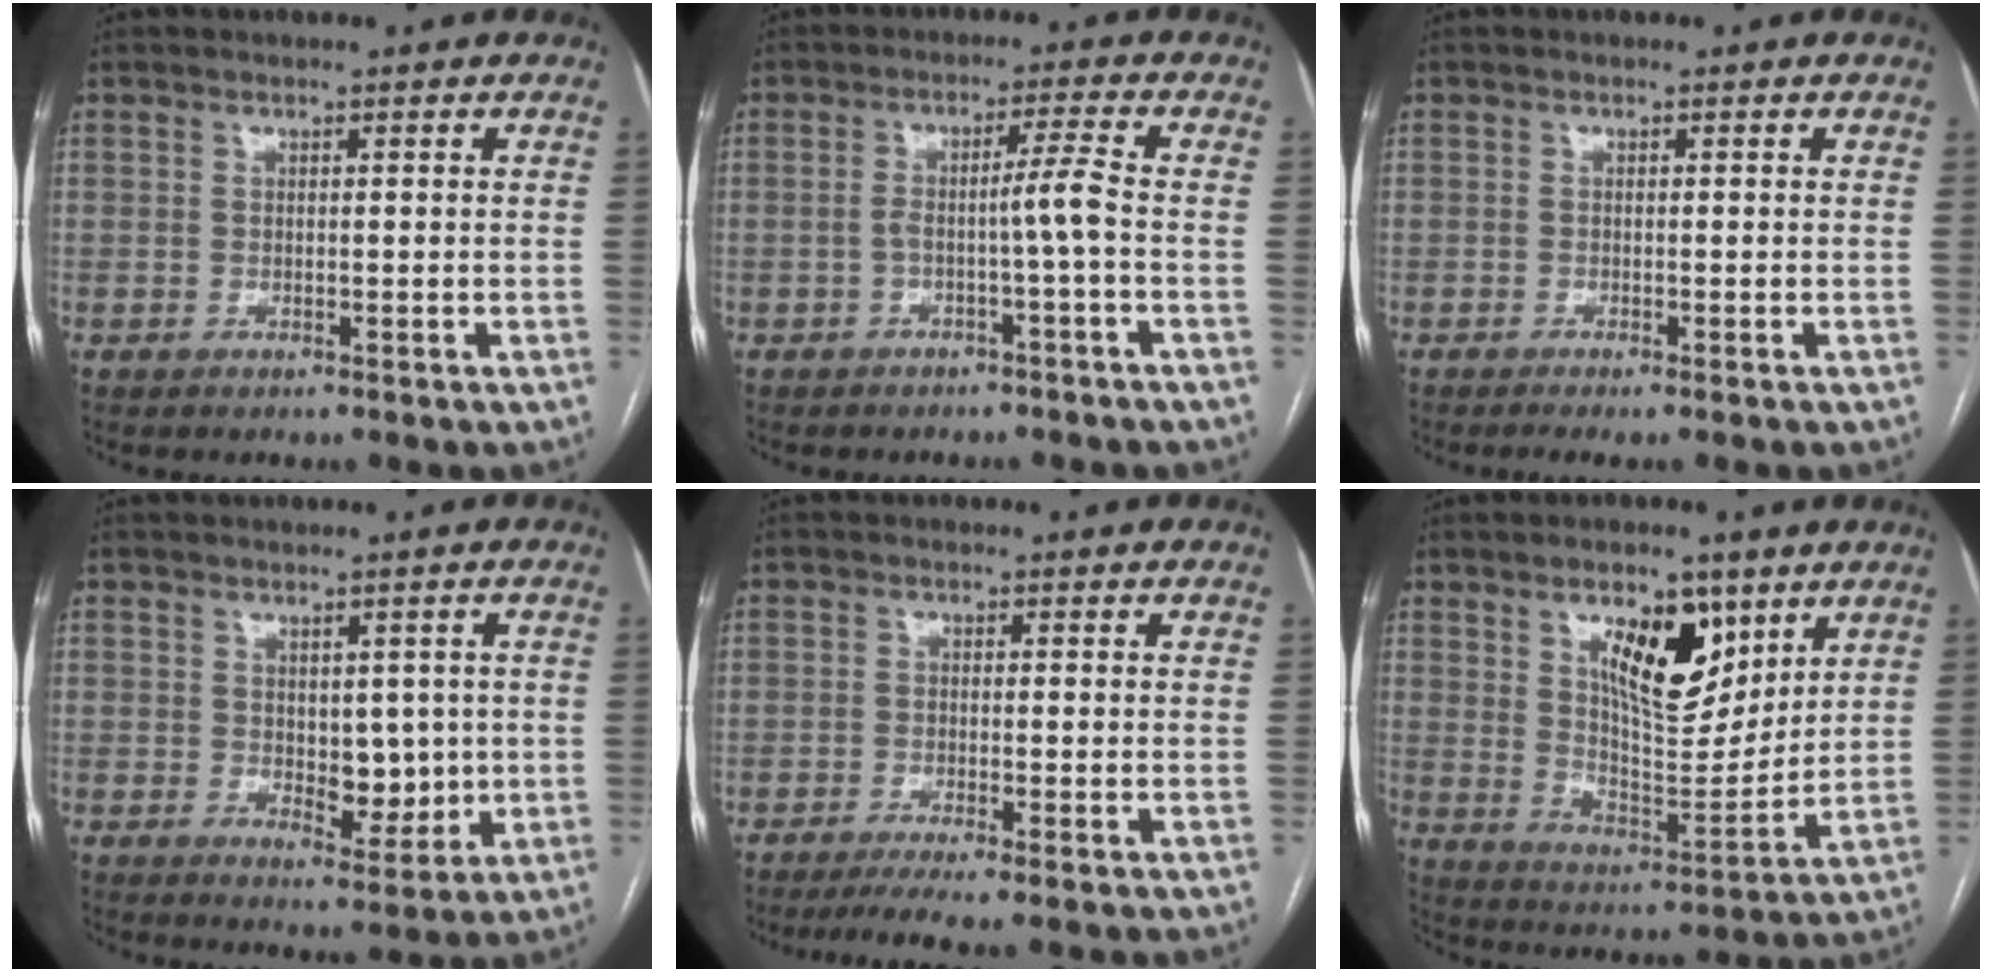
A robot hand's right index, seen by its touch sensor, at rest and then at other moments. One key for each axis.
{"total": 3.9, "fx": -1.2, "fy": -1.0, "fz": 3.5, "tx": -0.062, "ty": 0.010, "tz": -0.018}
{"total": 1.1, "fx": -0.6, "fy": 0.0, "fz": 0.9, "tx": -0.015, "ty": -0.002, "tz": -0.012}
{"total": 5.6, "fx": 0.2, "fy": 3.2, "fz": 4.6, "tx": -0.057, "ty": -0.003, "tz": 0.016}
{"total": 4.5, "fx": -3.5, "fy": -0.6, "fz": 2.8, "tx": -0.041, "ty": -0.008, "tz": -0.061}
{"total": 12.6, "fx": 6.2, "fy": 4.9, "fz": 9.7, "tx": -0.156, "ty": 0.000, "tz": 0.115}